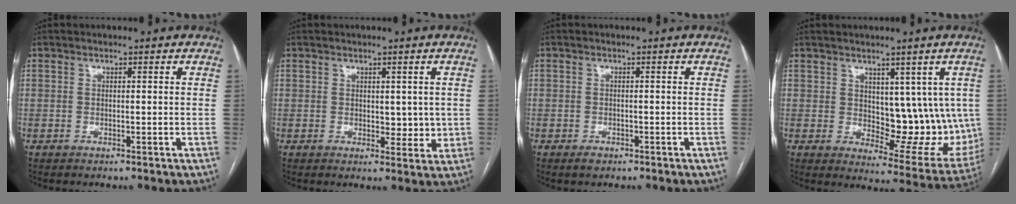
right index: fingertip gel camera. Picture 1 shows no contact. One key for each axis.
{"total": 3.8, "fx": 0.5, "fy": 2.3, "fz": 3.0, "tx": -0.031, "ty": -0.005, "tz": 0.011}
{"total": 1.5, "fx": -1.0, "fy": 1.1, "fz": 0.5, "tx": -0.008, "ty": 0.002, "tz": -0.011}
{"total": 12.1, "fx": 1.8, "fy": 6.4, "fz": 10.1, "tx": -0.109, "ty": -0.003, "tz": 0.041}